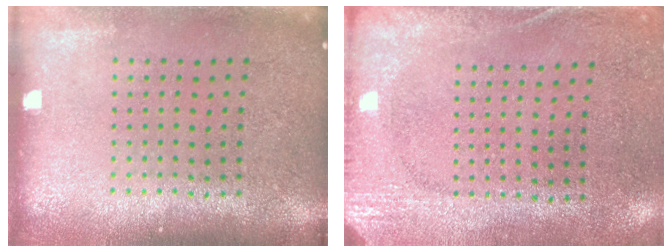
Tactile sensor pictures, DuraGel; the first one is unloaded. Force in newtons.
{"total": 2.7, "press": 2.2, "slide": 1.7}